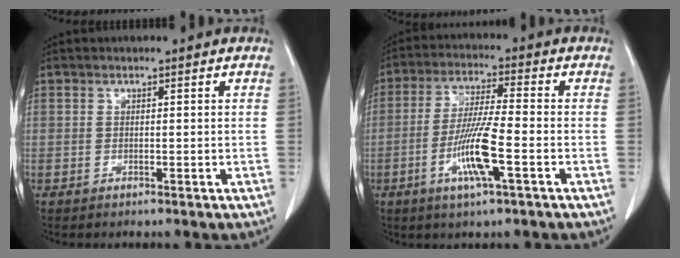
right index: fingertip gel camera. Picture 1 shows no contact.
{"total": 9.2, "force": [-3.3, 0.3, 8.6], "torque": [-0.169, -0.010, -0.065]}